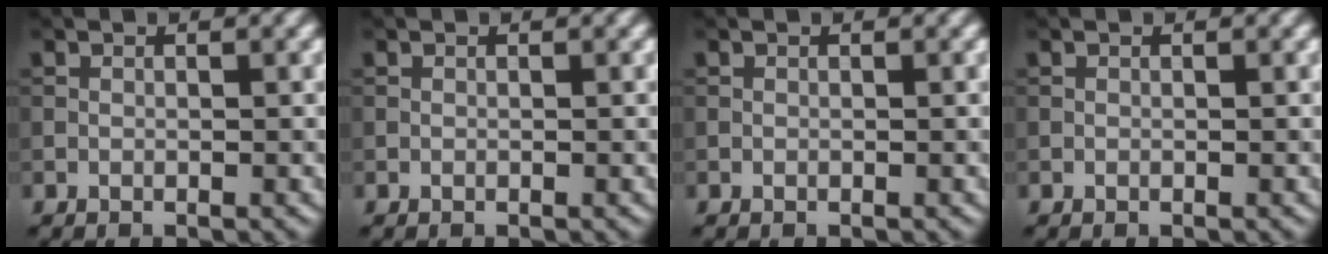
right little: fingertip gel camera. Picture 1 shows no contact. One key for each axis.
{"total": 0.0}
{"total": 0.0}
{"total": 0.0}